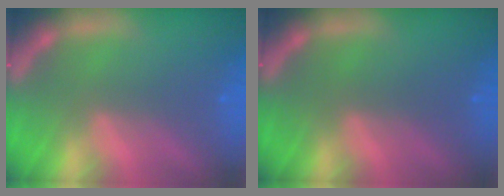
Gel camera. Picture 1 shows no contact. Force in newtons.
{"total": 0.0}